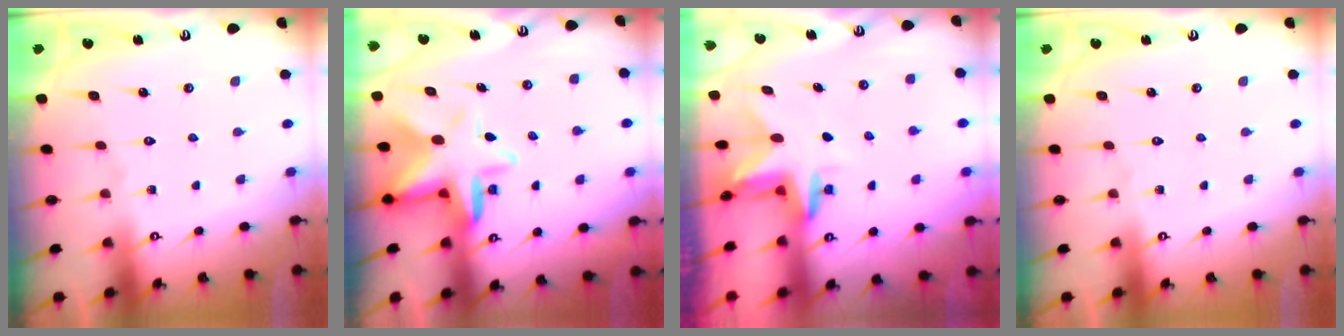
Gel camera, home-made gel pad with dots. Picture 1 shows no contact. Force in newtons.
{"total": 9.0, "press": 8.9, "slide": 1.4}
{"total": 3.0, "press": 3.0, "slide": 0.2}
{"total": 0.0}